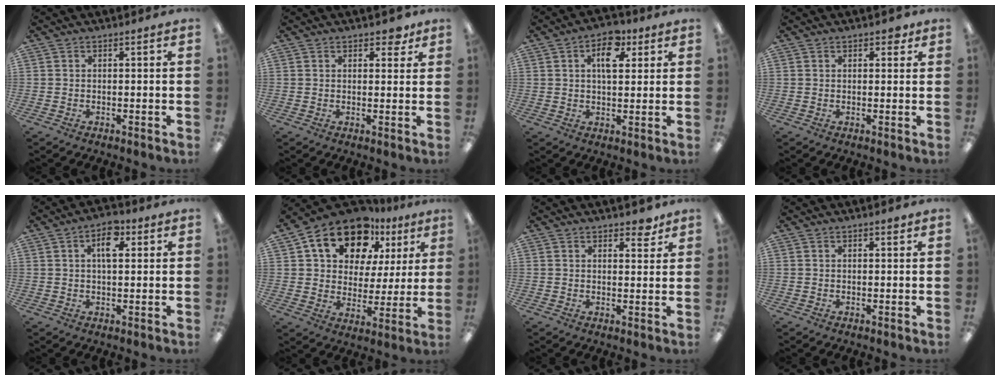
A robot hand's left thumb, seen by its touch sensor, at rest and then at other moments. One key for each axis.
{"total": 3.2, "fx": 2.2, "fy": 1.6, "fz": 1.6, "tx": -0.013, "ty": -0.005, "tz": 0.035}
{"total": 8.4, "fx": 3.5, "fy": 4.6, "fz": 6.1, "tx": -0.080, "ty": -0.007, "tz": 0.053}
{"total": 2.1, "fx": 1.4, "fy": 1.2, "fz": 1.1, "tx": -0.008, "ty": -0.002, "tz": 0.020}
{"total": 6.5, "fx": 2.4, "fy": 3.2, "fz": 5.1, "tx": -0.076, "ty": -0.004, "tz": 0.035}
{"total": 17.5, "fx": 10.6, "fy": 10.9, "fz": 8.6, "tx": -0.149, "ty": -0.048, "tz": 0.192}
{"total": 3.7, "fx": 3.0, "fy": 1.5, "fz": 1.5, "tx": -0.002, "ty": -0.017, "tz": 0.049}
{"total": 1.1, "fx": 0.8, "fy": 0.4, "fz": 0.6, "tx": -0.006, "ty": -0.003, "tz": 0.013}